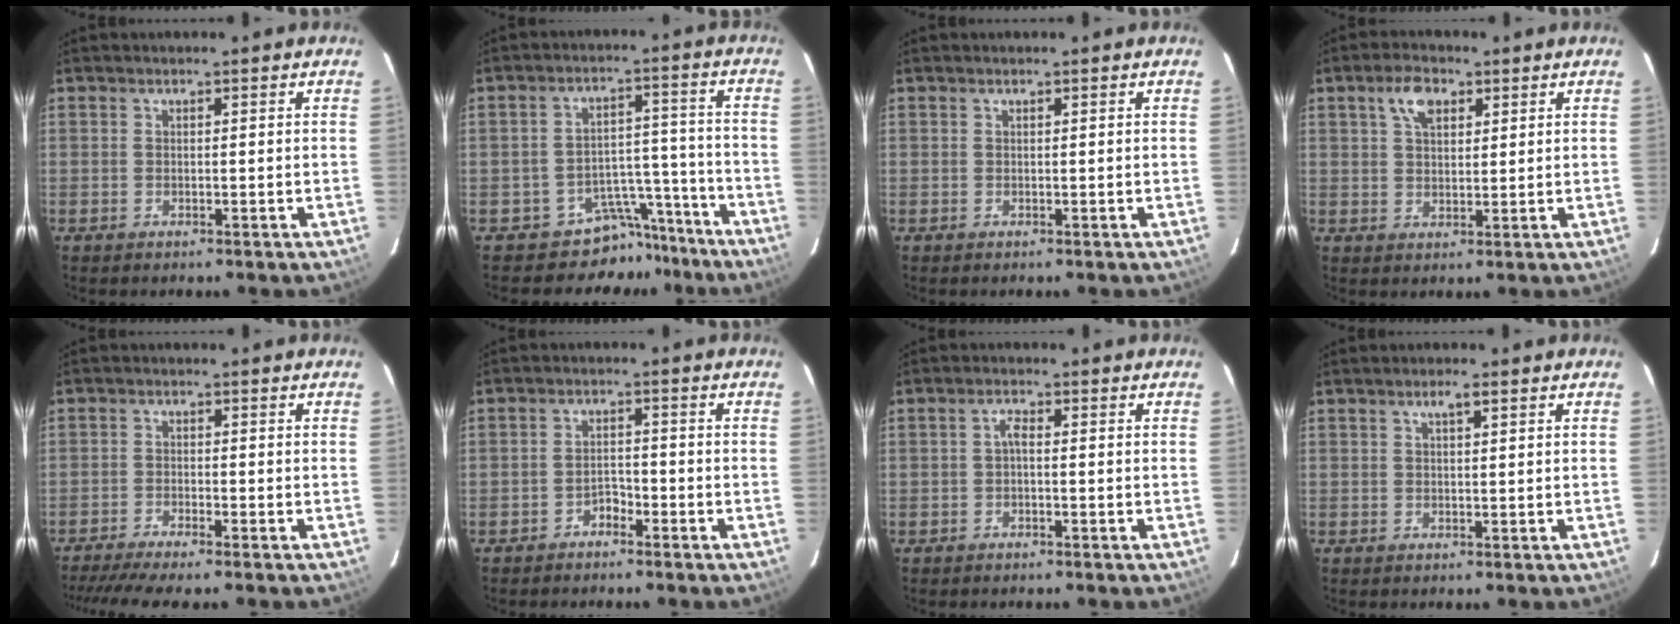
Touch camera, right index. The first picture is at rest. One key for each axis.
{"total": 8.8, "fx": -7.5, "fy": 4.5, "fz": 0.4, "tx": 0.002, "ty": 0.048, "tz": -0.104}
{"total": 0.0}
{"total": 5.4, "fx": 2.6, "fy": 3.0, "fz": 3.6, "tx": -0.066, "ty": 0.015, "tz": 0.047}
{"total": 6.9, "fx": -6.1, "fy": -0.2, "fz": 3.3, "tx": -0.082, "ty": -0.013, "tz": -0.104}
{"total": 2.4, "fx": -2.0, "fy": 1.1, "fz": 0.8, "tx": -0.017, "ty": 0.007, "tz": -0.028}
{"total": 1.5, "fx": -0.4, "fy": 0.5, "fz": 1.3, "tx": -0.027, "ty": 0.008, "tz": -0.008}
{"total": 1.9, "fx": 1.0, "fy": 0.4, "fz": 1.6, "tx": -0.028, "ty": 0.007, "tz": 0.018}